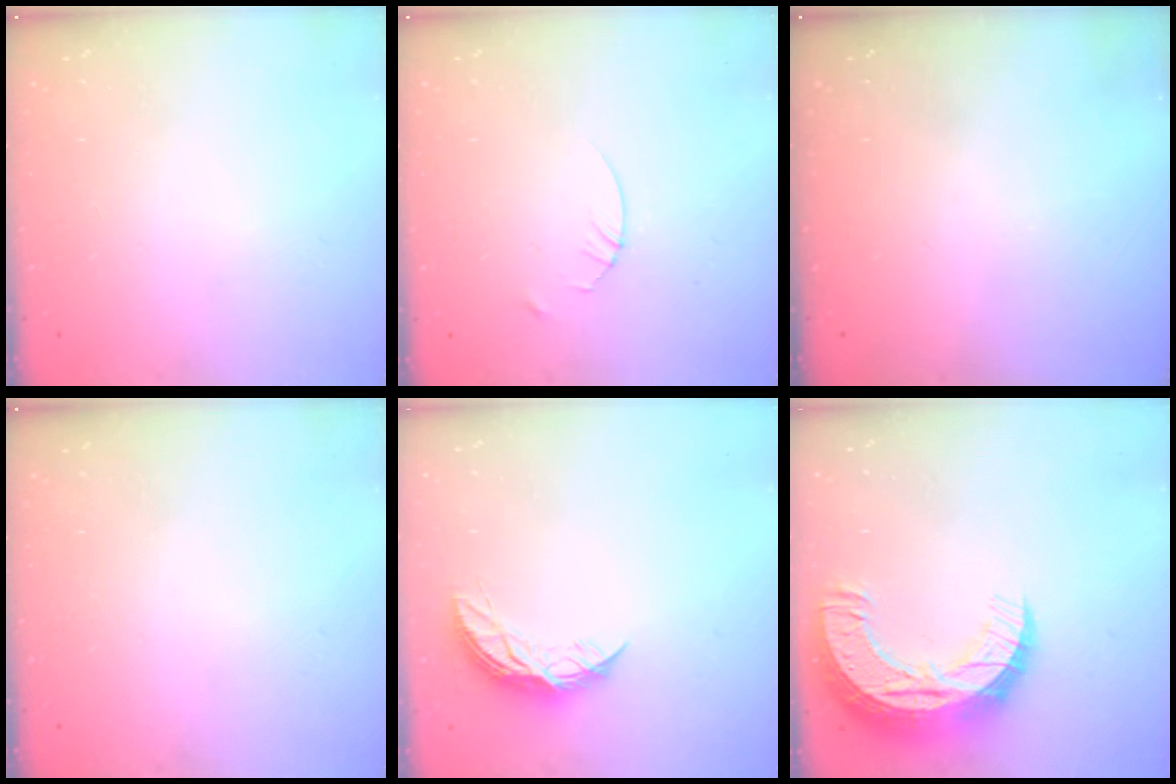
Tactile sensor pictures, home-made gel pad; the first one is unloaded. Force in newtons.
{"total": 1.4, "press": 1.4, "slide": 0.2}
{"total": 0.0}
{"total": 0.0}
{"total": 8.8, "press": 8.8, "slide": 0.5}
{"total": 16.4, "press": 16.4, "slide": 1.0}